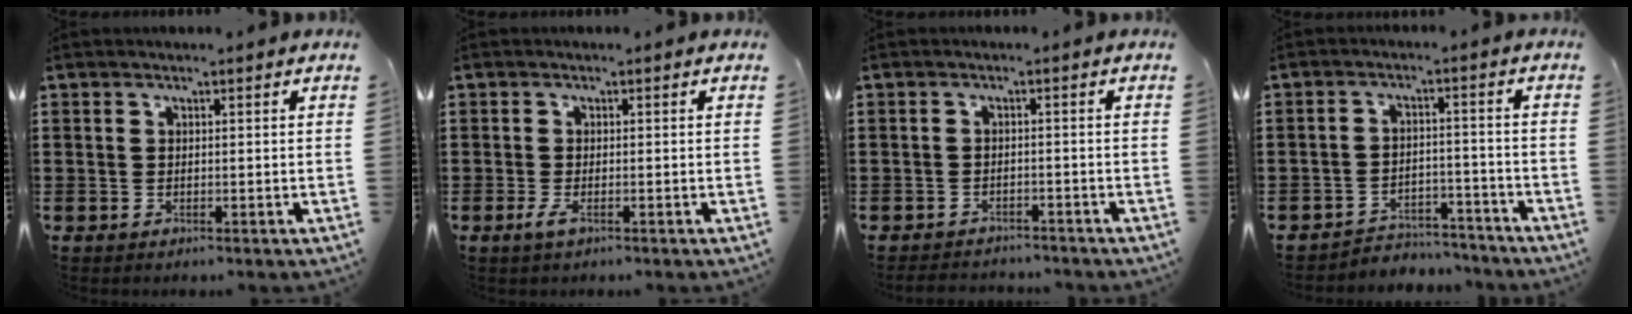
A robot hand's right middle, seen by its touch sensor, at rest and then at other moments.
{"total": 1.5, "force": [-0.6, 0.3, 1.3], "torque": [-0.039, -0.008, -0.015]}
{"total": 2.0, "force": [-2.0, 0.2, -0.1], "torque": [-0.006, 0.001, -0.043]}
{"total": 4.2, "force": [-4.1, 0.8, 0.2], "torque": [-0.007, 0.006, -0.087]}